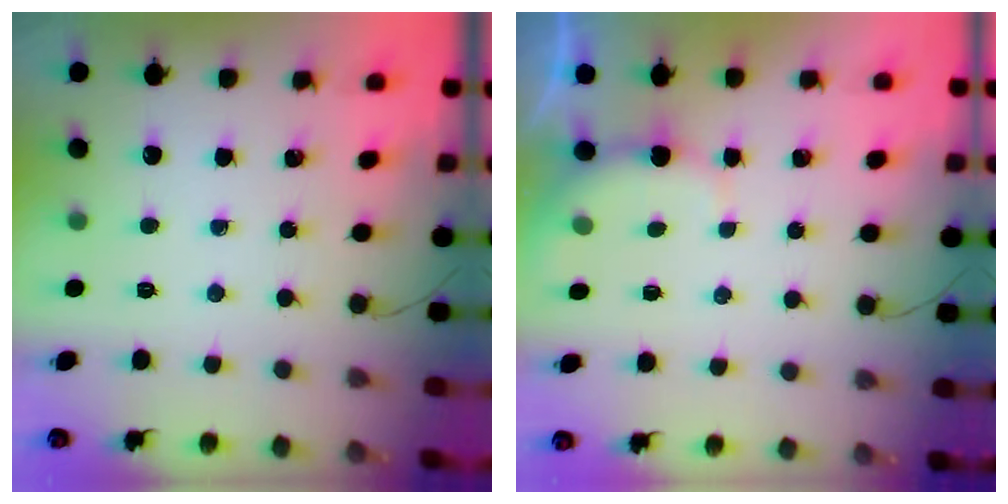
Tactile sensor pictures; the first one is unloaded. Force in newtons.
{"total": 2.8, "press": 2.7, "slide": 0.7}